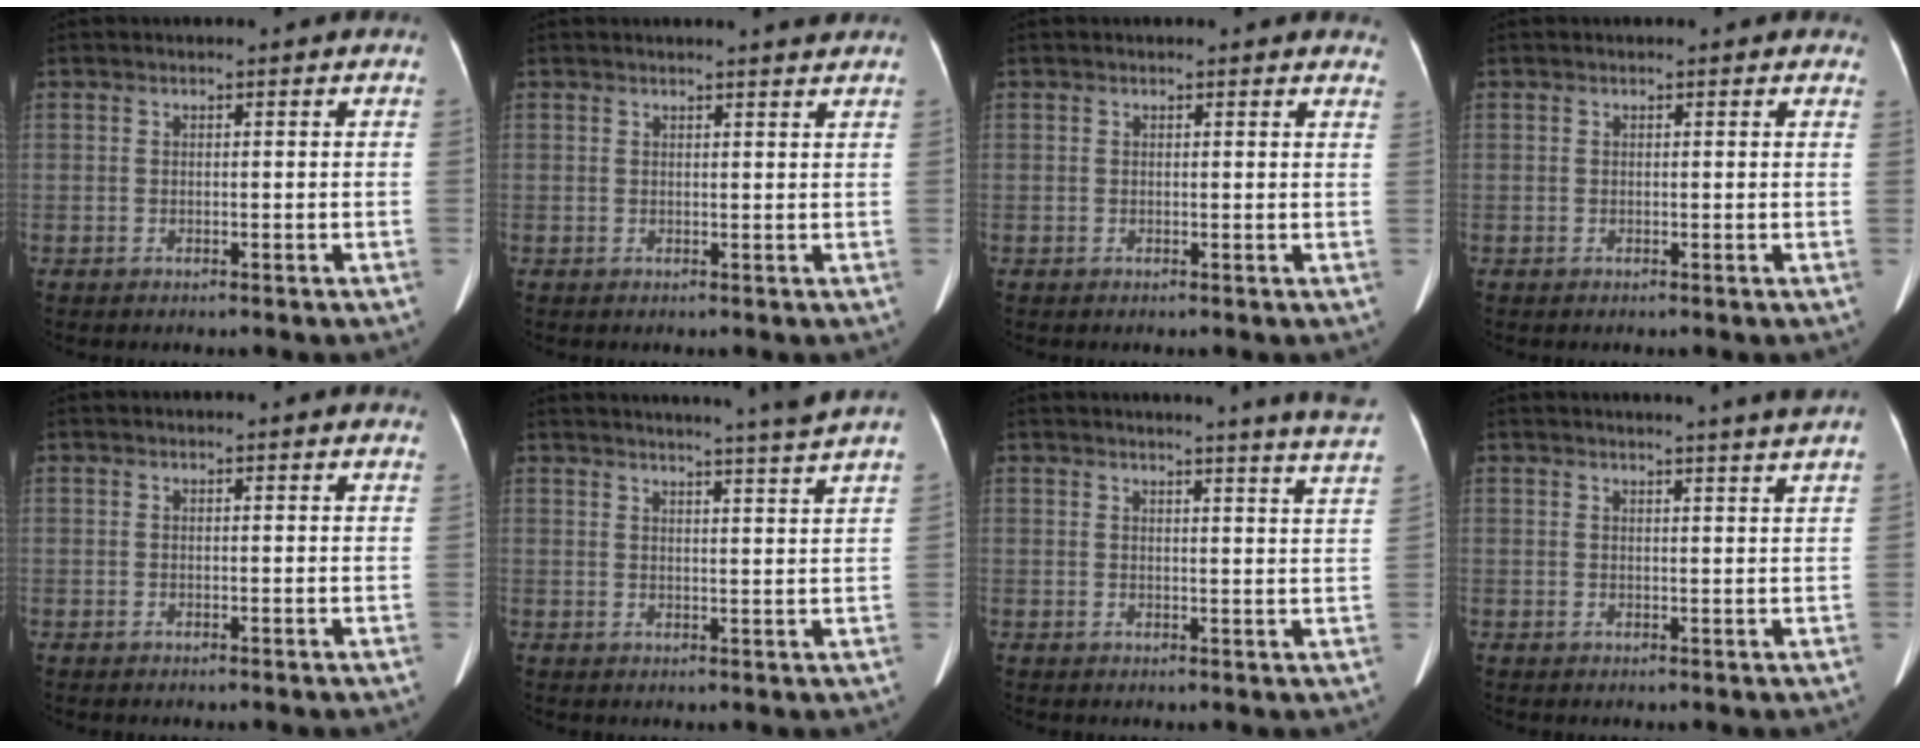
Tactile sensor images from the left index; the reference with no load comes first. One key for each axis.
{"total": 2.6, "fx": 2.5, "fy": -0.3, "fz": 0.8, "tx": -0.013, "ty": -0.002, "tz": 0.025}
{"total": 3.1, "fx": 2.8, "fy": 0.9, "fz": 0.7, "tx": 0.004, "ty": -0.006, "tz": 0.006}
{"total": 0.9, "fx": 0.8, "fy": 0.4, "fz": 0.2, "tx": 0.001, "ty": 0.000, "tz": -0.004}
{"total": 1.4, "fx": 1.4, "fy": 0.3, "fz": 0.3, "tx": -0.008, "ty": -0.001, "tz": 0.001}
{"total": 9.7, "fx": 8.8, "fy": -2.6, "fz": 3.2, "tx": -0.041, "ty": -0.031, "tz": 0.102}
{"total": 9.9, "fx": 9.3, "fy": -1.9, "fz": 2.9, "tx": -0.031, "ty": -0.063, "tz": 0.083}
{"total": 5.3, "fx": 4.7, "fy": -1.3, "fz": 2.0, "tx": -0.026, "ty": -0.003, "tz": 0.044}